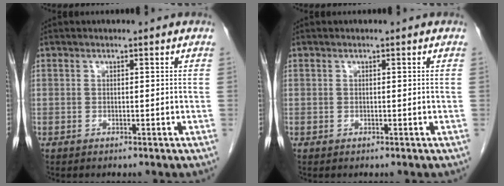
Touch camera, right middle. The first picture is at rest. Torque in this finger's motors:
{"motor_torque": [0.15, -0.13, 0.05, 0.00]}